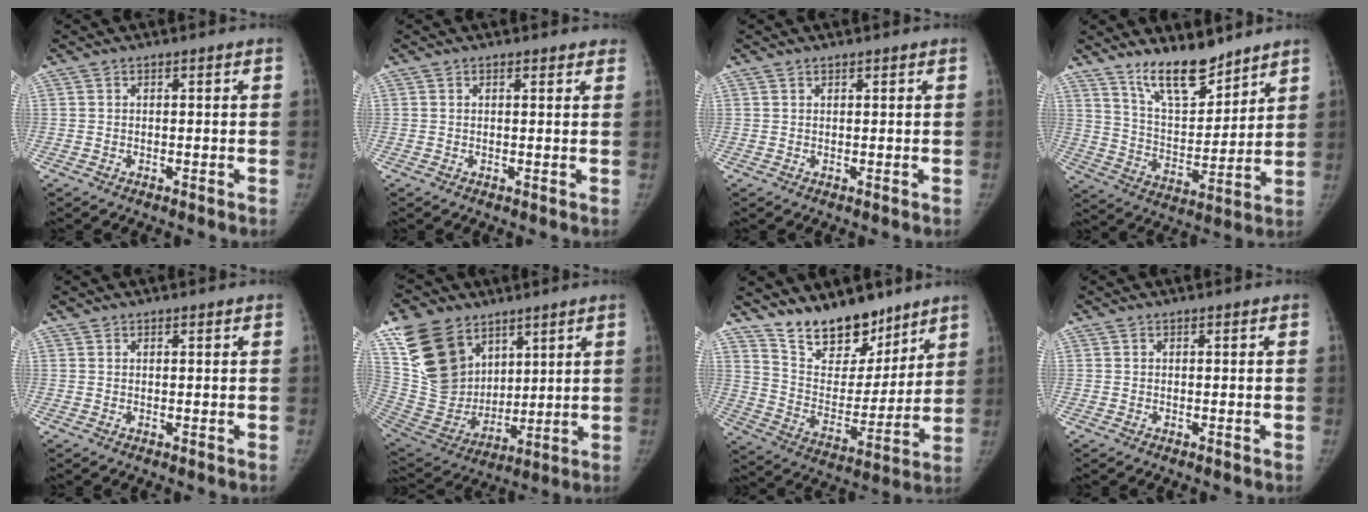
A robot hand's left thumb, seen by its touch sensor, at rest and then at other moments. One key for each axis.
{"total": 1.5, "fx": 1.2, "fy": 0.6, "fz": 0.6, "tx": 0.001, "ty": -0.002, "tz": 0.013}
{"total": 0.6, "fx": 0.6, "fy": 0.2, "fz": 0.1, "tx": -0.002, "ty": -0.005, "tz": 0.010}
{"total": 12.9, "fx": 10.3, "fy": 4.4, "fz": 6.4, "tx": -0.079, "ty": -0.079, "tz": 0.190}
{"total": 0.6, "fx": 0.6, "fy": 0.2, "fz": 0.0, "tx": -0.001, "ty": -0.005, "tz": 0.010}
{"total": 19.5, "fx": 10.8, "fy": 13.2, "fz": 9.6, "tx": -0.167, "ty": -0.038, "tz": 0.216}
{"total": 16.4, "fx": 13.1, "fy": 7.5, "fz": 6.4, "tx": -0.054, "ty": -0.091, "tz": 0.229}
{"total": 0.0}